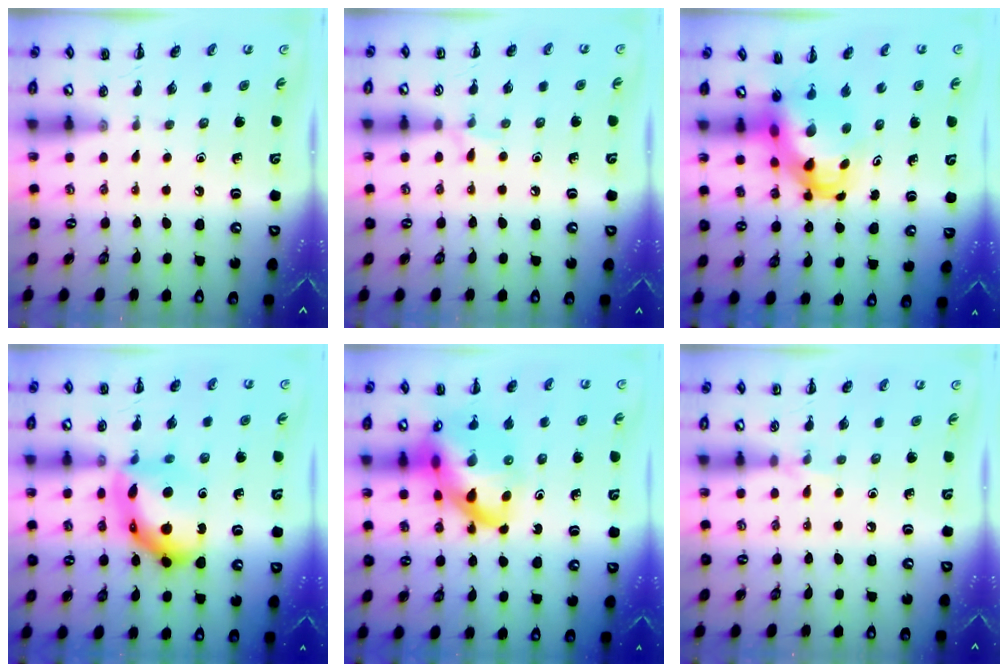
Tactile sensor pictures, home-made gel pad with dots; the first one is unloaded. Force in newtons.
{"total": 4.9, "press": 4.5, "slide": 1.8}
{"total": 5.8, "press": 5.6, "slide": 1.6}
{"total": 15.3, "press": 15.3, "slide": 0.9}
{"total": 20.5, "press": 20.2, "slide": 3.3}
{"total": 4.8, "press": 4.6, "slide": 1.3}